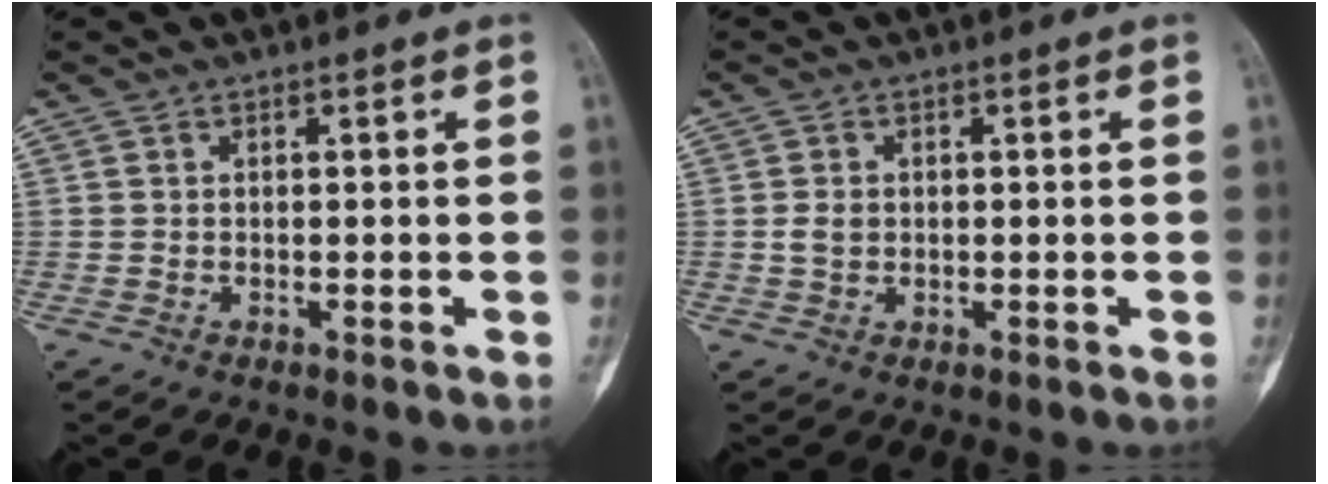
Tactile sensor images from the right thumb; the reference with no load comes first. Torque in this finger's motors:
{"motor_torque": [0.47, 0.61, 0.35, -0.24, 0.04]}